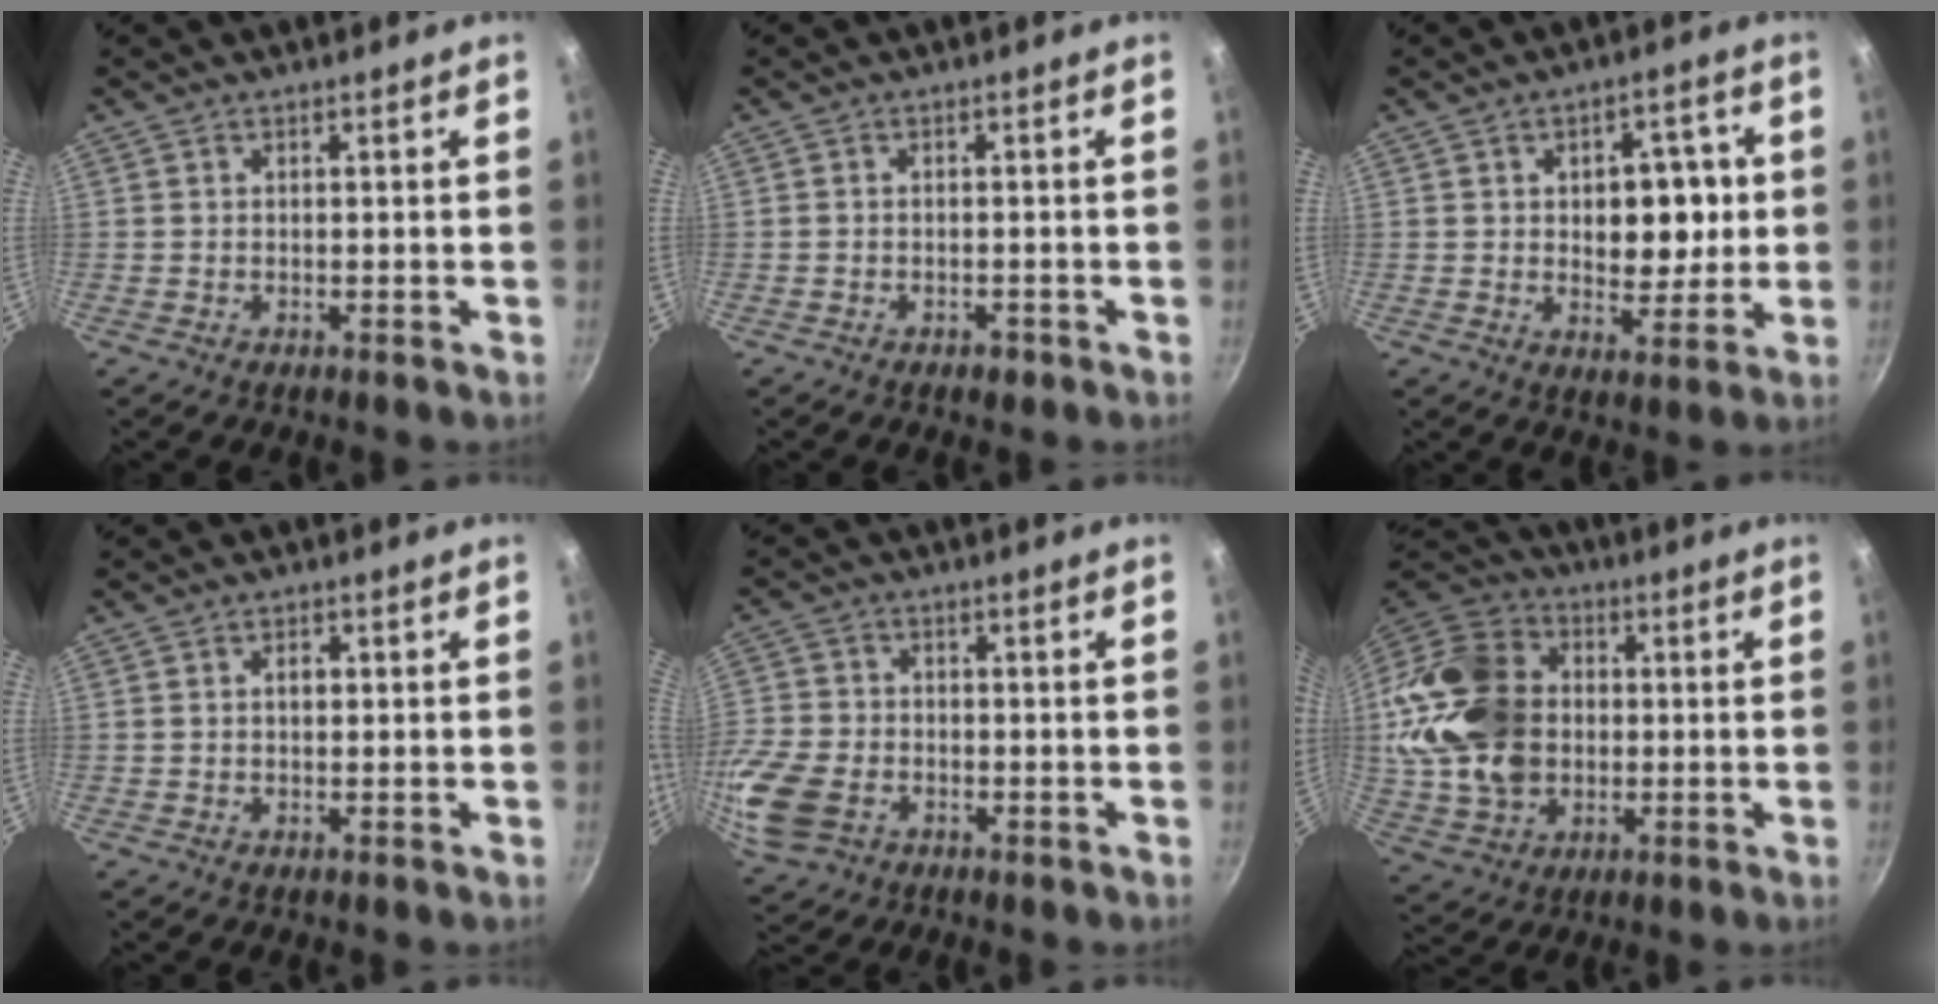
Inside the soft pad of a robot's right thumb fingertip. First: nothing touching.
{"total": 1.8, "force": [-1.1, 1.0, 0.9], "torque": [-0.014, 0.011, -0.011]}
{"total": 10.3, "force": [1.0, 6.6, 7.8], "torque": [-0.060, -0.002, 0.015]}
{"total": 1.7, "force": [0.3, 1.2, 1.2], "torque": [-0.012, 0.007, 0.003]}
{"total": 14.9, "force": [-4.8, 11.1, 8.6], "torque": [-0.209, 0.019, -0.097]}
{"total": 22.0, "force": [0.8, 17.0, 14.0], "torque": [-0.250, 0.026, 0.022]}